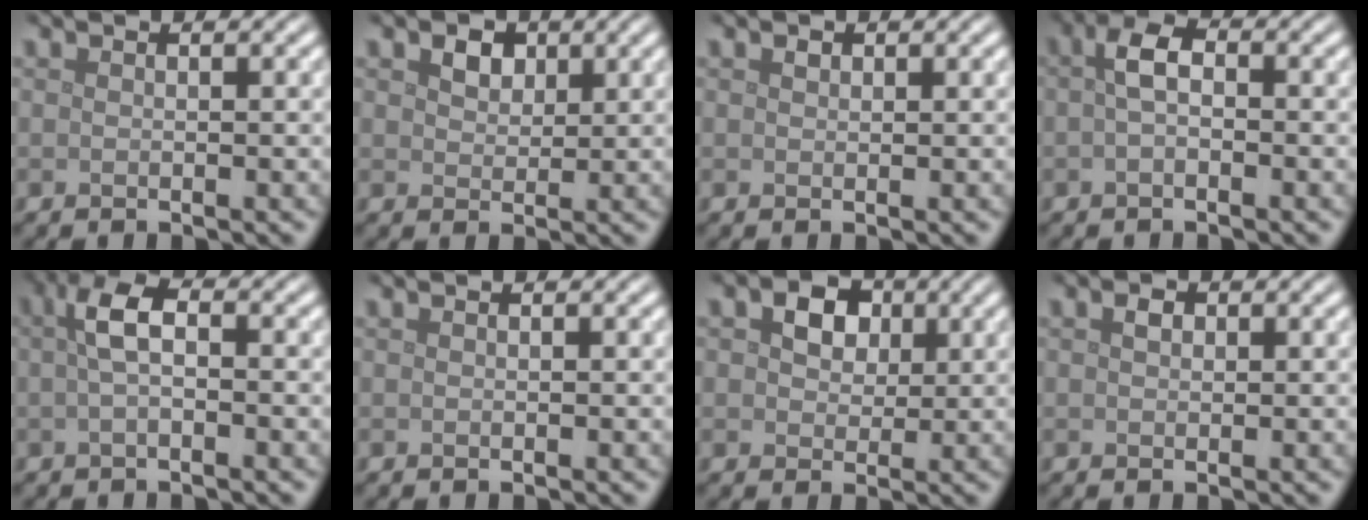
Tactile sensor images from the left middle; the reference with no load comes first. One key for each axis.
{"total": 2.0, "fx": 1.1, "fy": 1.3, "fz": 0.9, "tx": -0.020, "ty": 0.002, "tz": 0.017}
{"total": 0.5, "fx": 0.3, "fy": 0.4, "fz": 0.2, "tx": -0.004, "ty": -0.001, "tz": 0.004}
{"total": 2.4, "fx": -0.1, "fy": 1.3, "fz": 2.0, "tx": -0.039, "ty": 0.006, "tz": -0.010}
{"total": 2.9, "fx": 0.1, "fy": 1.1, "fz": 2.7, "tx": -0.055, "ty": 0.008, "tz": -0.005}
{"total": 0.0}
{"total": 3.5, "fx": 1.3, "fy": 2.6, "fz": 2.0, "tx": -0.033, "ty": 0.002, "tz": 0.009}
{"total": 0.9, "fx": 0.3, "fy": 0.7, "fz": 0.5, "tx": -0.011, "ty": 0.000, "tz": 0.002}